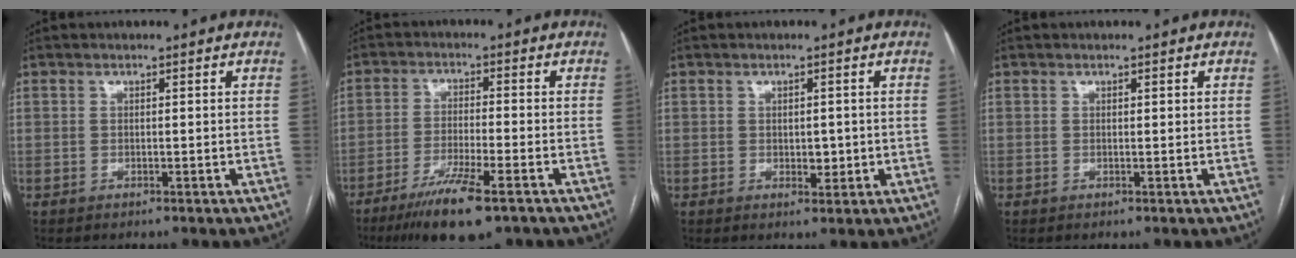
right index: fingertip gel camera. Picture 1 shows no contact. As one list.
[{"total": 10.1, "force": [-6.5, 1.1, 7.6], "torque": [-0.136, -0.025, -0.109]}, {"total": 2.5, "force": [-0.1, 1.6, 1.9], "torque": [-0.022, -0.002, 0.005]}, {"total": 0.0}]